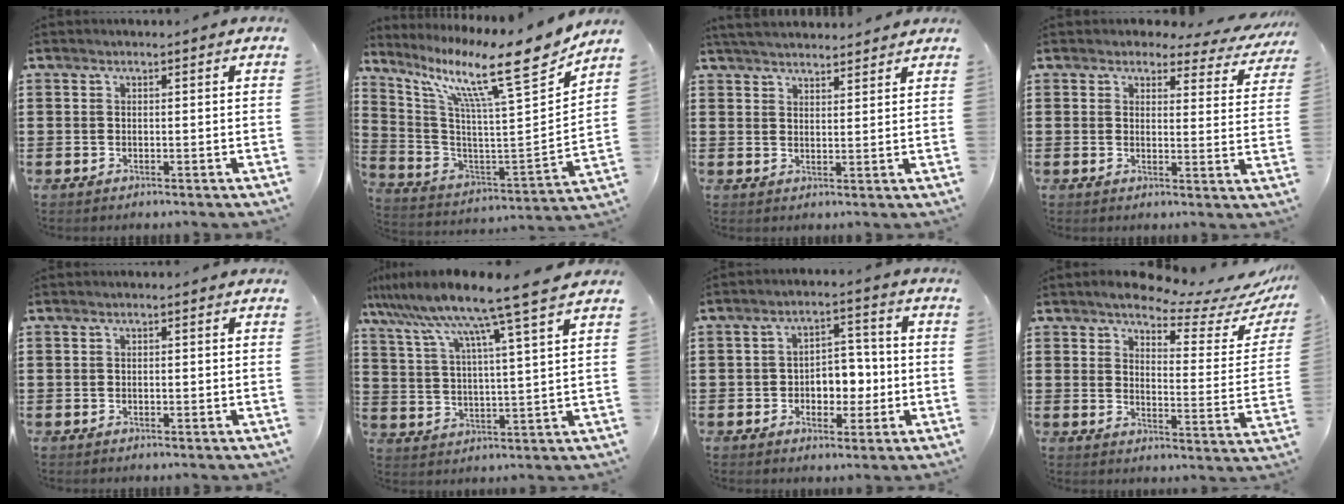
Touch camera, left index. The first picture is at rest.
{"total": 14.8, "force": [10.7, 1.3, 10.1], "torque": [-0.204, -0.071, 0.163]}
{"total": 3.6, "force": [3.6, 0.5, 0.2], "torque": [-0.014, -0.008, 0.068]}
{"total": 3.5, "force": [3.0, 1.4, 0.9], "torque": [-0.025, -0.010, 0.052]}
{"total": 0.5, "force": [0.0, 0.2, 0.5], "torque": [-0.010, -0.002, 0.001]}
{"total": 10.5, "force": [8.6, -1.0, 6.0], "torque": [-0.150, -0.047, 0.137]}
{"total": 5.4, "force": [-1.0, 4.1, 3.5], "torque": [-0.057, 0.006, -0.025]}
{"total": 6.3, "force": [5.6, 1.0, 2.8], "torque": [-0.057, -0.039, 0.089]}